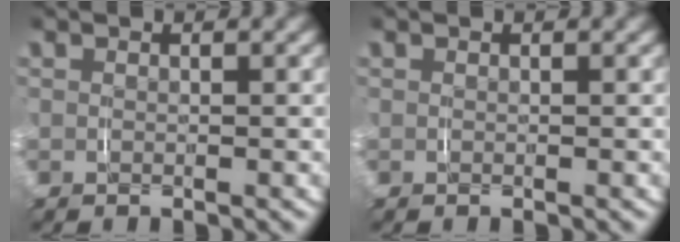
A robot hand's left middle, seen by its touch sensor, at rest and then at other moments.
{"total": 0.0}